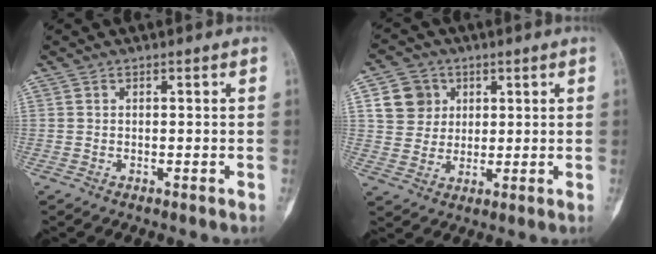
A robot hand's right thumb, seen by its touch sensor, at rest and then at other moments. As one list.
[{"total": 7.6, "force": [2.5, 6.8, 2.2], "torque": [-0.010, -0.003, 0.047]}]